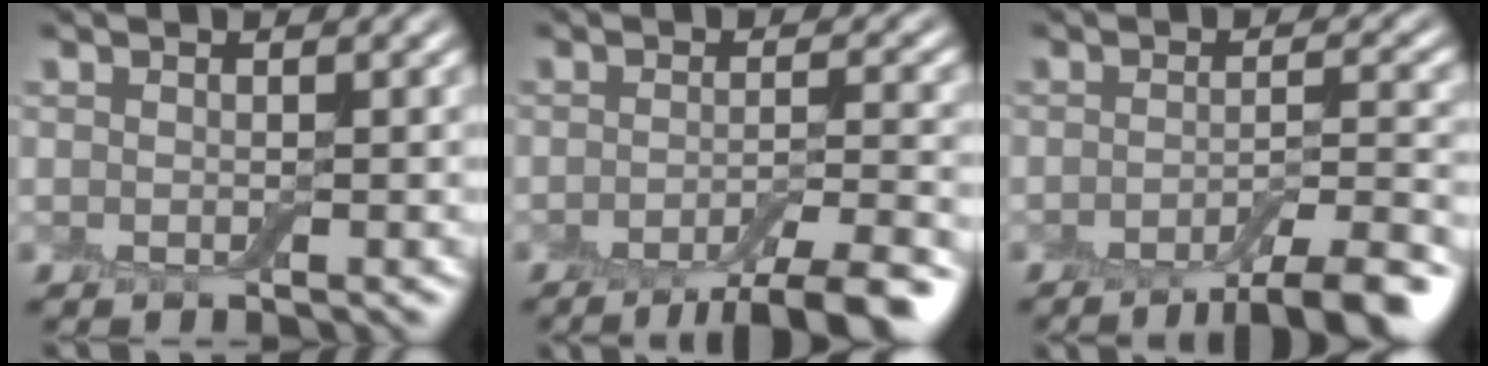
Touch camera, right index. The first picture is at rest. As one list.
[{"total": 6.7, "force": [-4.3, 1.6, 4.9], "torque": [-0.061, 0.003, -0.065]}, {"total": 6.7, "force": [-4.3, 1.6, 4.9], "torque": [-0.064, 0.003, -0.065]}]